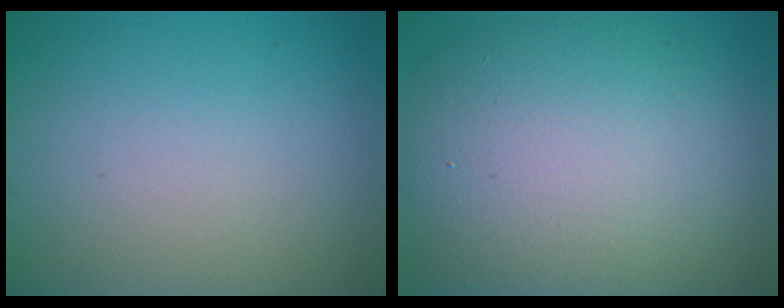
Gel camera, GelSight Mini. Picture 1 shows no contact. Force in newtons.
{"total": 11.8, "press": 11.7, "slide": 1.0}